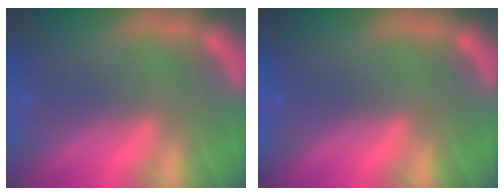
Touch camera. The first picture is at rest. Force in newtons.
{"total": 0.0}